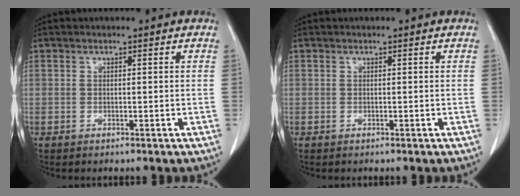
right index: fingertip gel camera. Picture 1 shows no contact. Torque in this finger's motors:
{"motor_torque": [0.00, 0.00, 0.02, 0.00]}